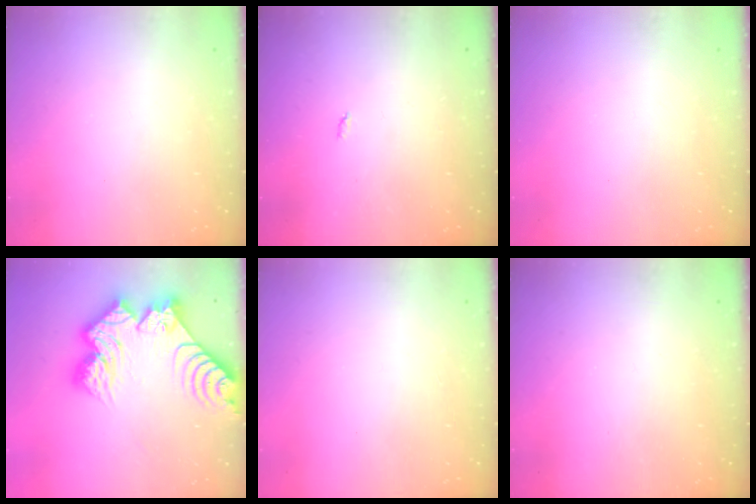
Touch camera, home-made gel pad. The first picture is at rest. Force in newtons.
{"total": 2.1, "press": 2.1, "slide": 0.4}
{"total": 0.0}
{"total": 19.0, "press": 18.9, "slide": 1.9}
{"total": 0.0}
{"total": 0.0}